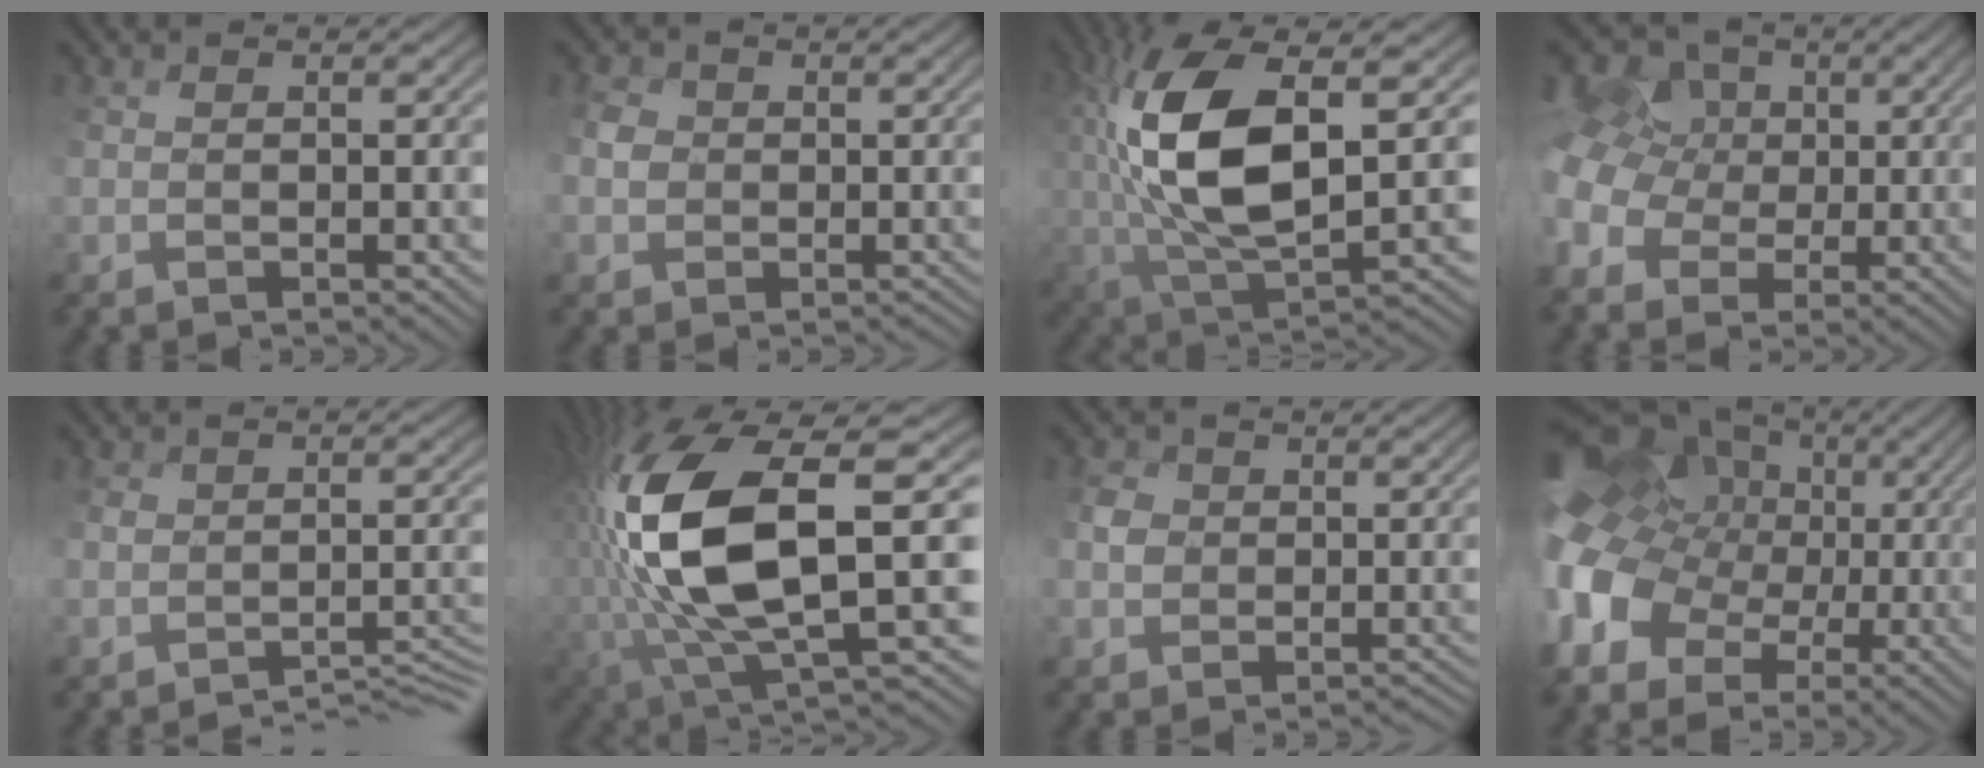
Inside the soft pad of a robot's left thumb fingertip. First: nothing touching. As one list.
[{"total": 3.1, "force": [-0.5, 3.1, 0.5], "torque": [-0.021, 0.006, -0.014]}, {"total": 13.1, "force": [3.4, 4.8, 11.7], "torque": [-0.259, 0.014, 0.072]}, {"total": 7.6, "force": [-0.1, 6.7, 3.6], "torque": [-0.121, 0.010, -0.002]}, {"total": 5.0, "force": [-4.6, 1.5, 1.5], "torque": [-0.021, 0.019, -0.064]}, {"total": 15.3, "force": [1.9, 6.6, 13.6], "torque": [-0.287, 0.000, 0.033]}, {"total": 3.4, "force": [-0.9, 3.2, 0.6], "torque": [-0.015, 0.005, -0.022]}, {"total": 13.0, "force": [0.7, 10.8, 7.3], "torque": [-0.197, 0.003, 0.021]}]